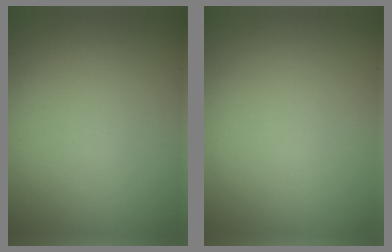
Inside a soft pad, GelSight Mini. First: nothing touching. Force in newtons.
{"total": 0.0}